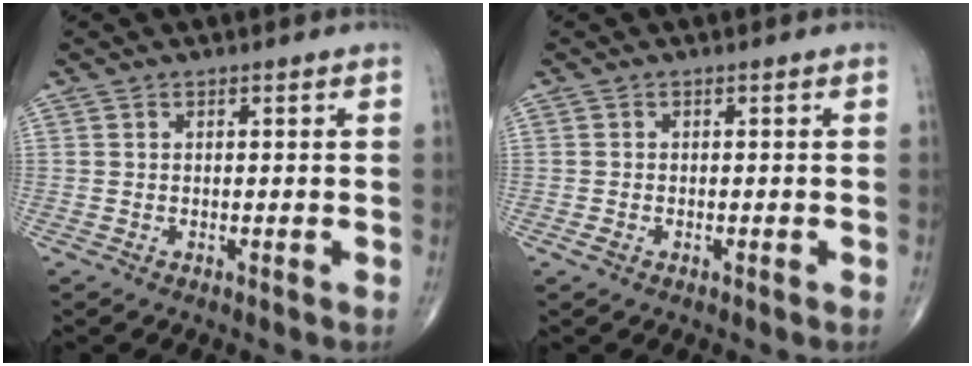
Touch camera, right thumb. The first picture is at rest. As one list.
[{"total": 1.0, "force": [-0.5, 0.7, 0.5], "torque": [-0.014, 0.004, -0.007]}]